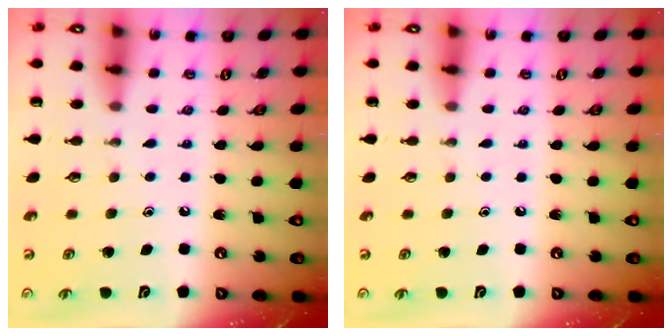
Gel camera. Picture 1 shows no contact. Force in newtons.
{"total": 0.0}